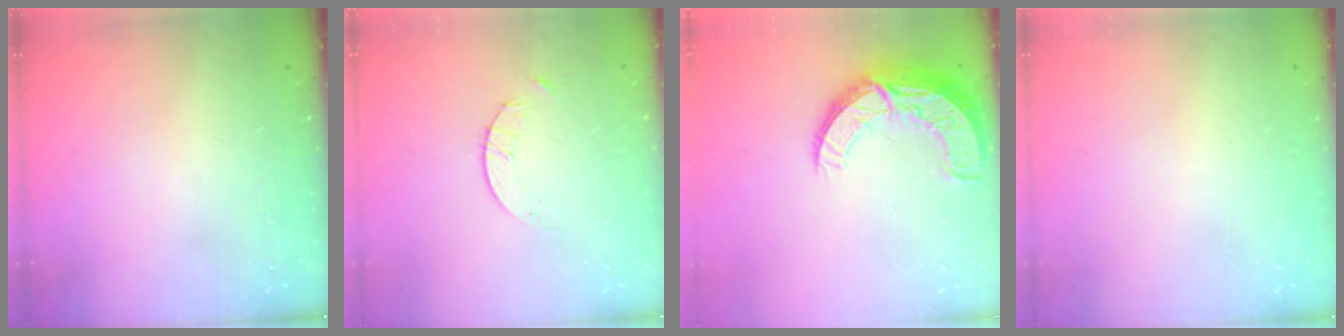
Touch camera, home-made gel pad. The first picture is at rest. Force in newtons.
{"total": 2.1, "press": 2.1, "slide": 0.3}
{"total": 13.9, "press": 13.9, "slide": 1.3}
{"total": 0.0}